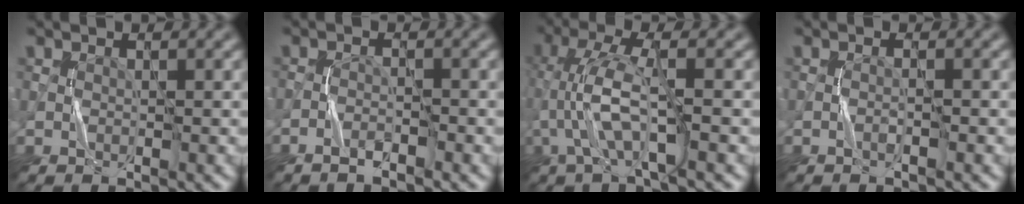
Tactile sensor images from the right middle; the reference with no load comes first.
{"total": 1.5, "force": [-1.3, 0.2, 0.8], "torque": [-0.015, 0.004, -0.027]}
{"total": 5.4, "force": [-1.3, 0.9, 5.1], "torque": [-0.115, 0.013, -0.028]}
{"total": 0.8, "force": [-0.5, 0.0, 0.6], "torque": [-0.011, 0.004, -0.012]}